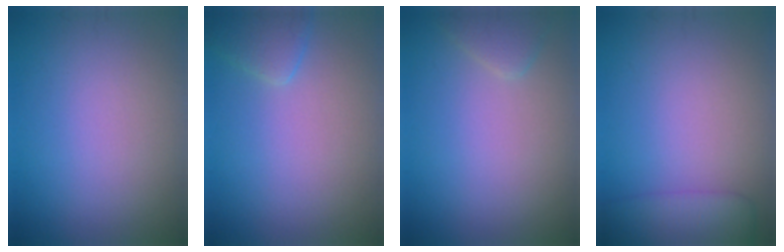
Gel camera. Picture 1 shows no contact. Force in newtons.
{"total": 1.9, "press": 1.9, "slide": 0.1}
{"total": 1.6, "press": 1.6, "slide": 0.1}
{"total": 3.5, "press": 3.5, "slide": 0.3}